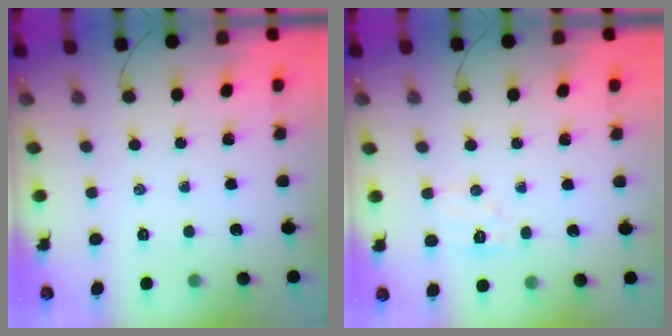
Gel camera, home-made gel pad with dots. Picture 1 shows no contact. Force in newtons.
{"total": 7.2, "press": 7.0, "slide": 1.3}